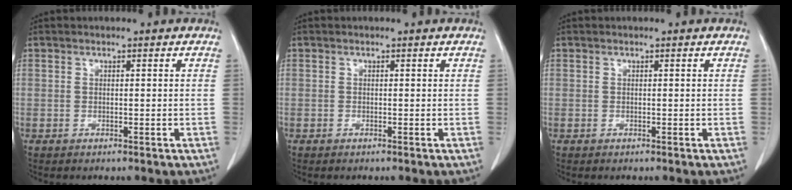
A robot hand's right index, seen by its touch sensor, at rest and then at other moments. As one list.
[{"total": 0.0}, {"total": 0.0}]